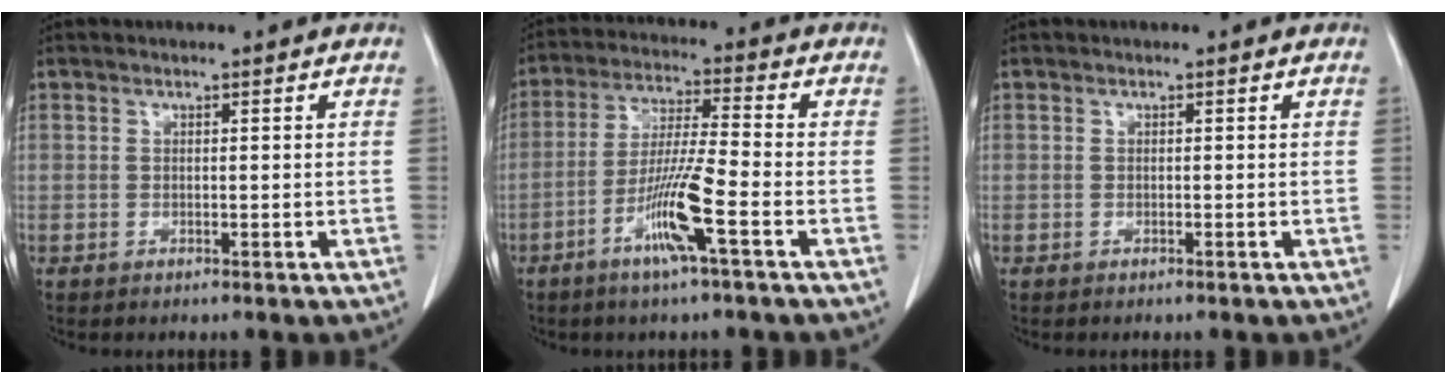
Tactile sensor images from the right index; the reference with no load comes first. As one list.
[{"total": 9.7, "force": [-4.3, -0.4, 8.6], "torque": [-0.169, -0.010, -0.087]}, {"total": 0.0}]